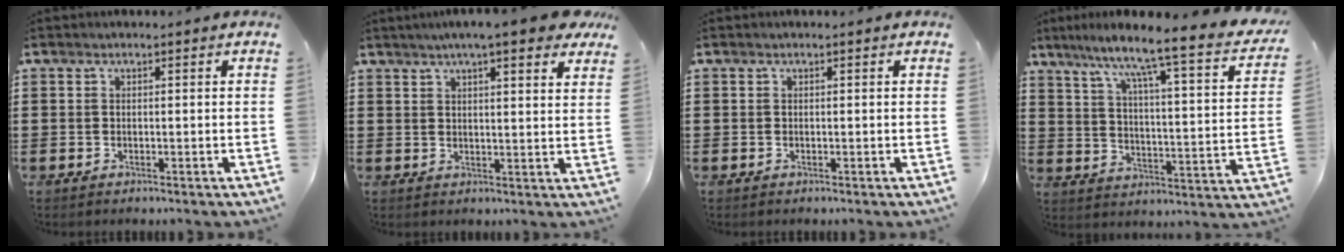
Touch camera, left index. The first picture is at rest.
{"total": 5.9, "force": [4.8, 0.2, 3.5], "torque": [-0.073, -0.003, 0.084]}
{"total": 0.0}
{"total": 7.0, "force": [5.8, -0.8, 3.9], "torque": [-0.087, -0.062, 0.079]}